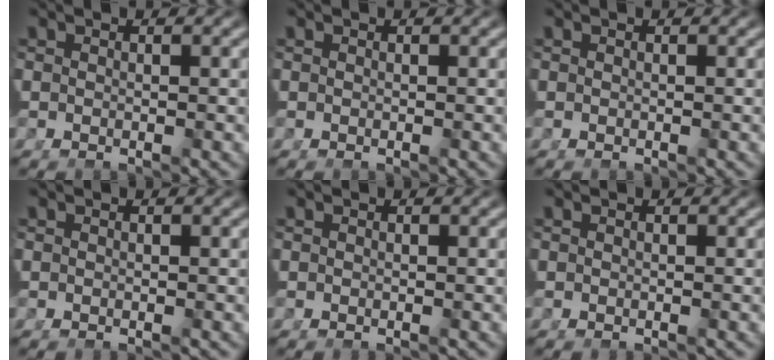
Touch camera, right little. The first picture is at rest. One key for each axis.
{"total": 0.0}
{"total": 0.0}
{"total": 0.0}
{"total": 0.0}
{"total": 0.0}